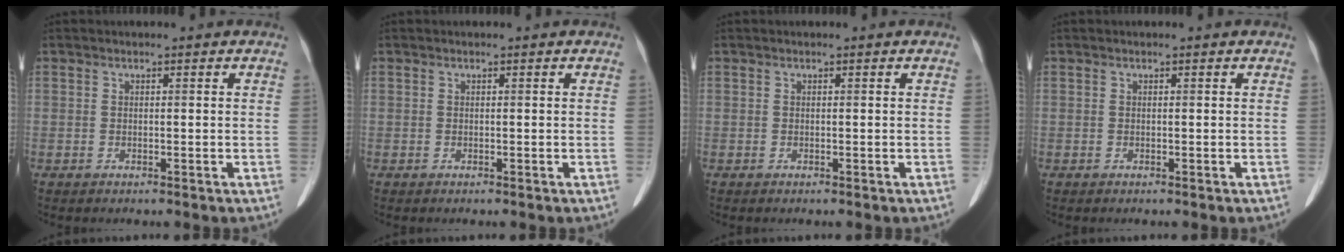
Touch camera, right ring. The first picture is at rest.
{"total": 0.0}
{"total": 0.0}
{"total": 0.0}